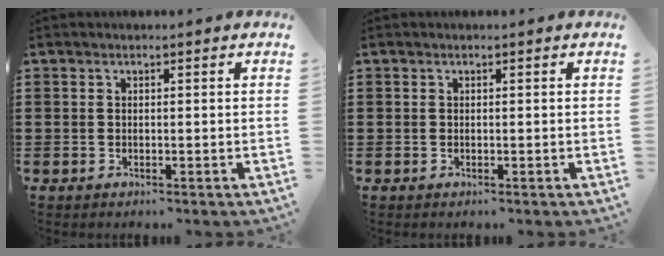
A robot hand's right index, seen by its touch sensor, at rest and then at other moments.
{"total": 0.0}